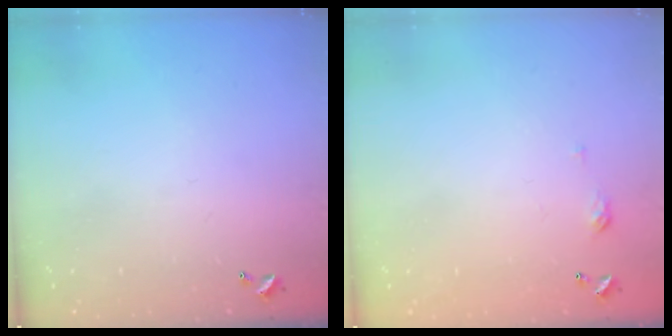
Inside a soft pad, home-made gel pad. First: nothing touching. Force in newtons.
{"total": 3.1, "press": 3.0, "slide": 0.4}